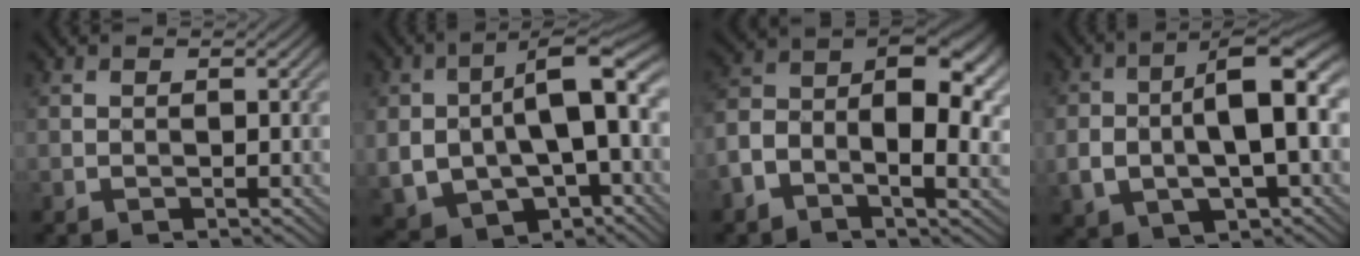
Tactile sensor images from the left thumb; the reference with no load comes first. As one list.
[{"total": 14.1, "force": [-1.6, 8.3, 11.3], "torque": [-0.214, -0.024, -0.011]}, {"total": 12.7, "force": [-2.3, 7.3, 10.1], "torque": [-0.176, -0.004, -0.049]}, {"total": 11.2, "force": [-1.3, 5.4, 9.7], "torque": [-0.180, -0.001, -0.020]}]